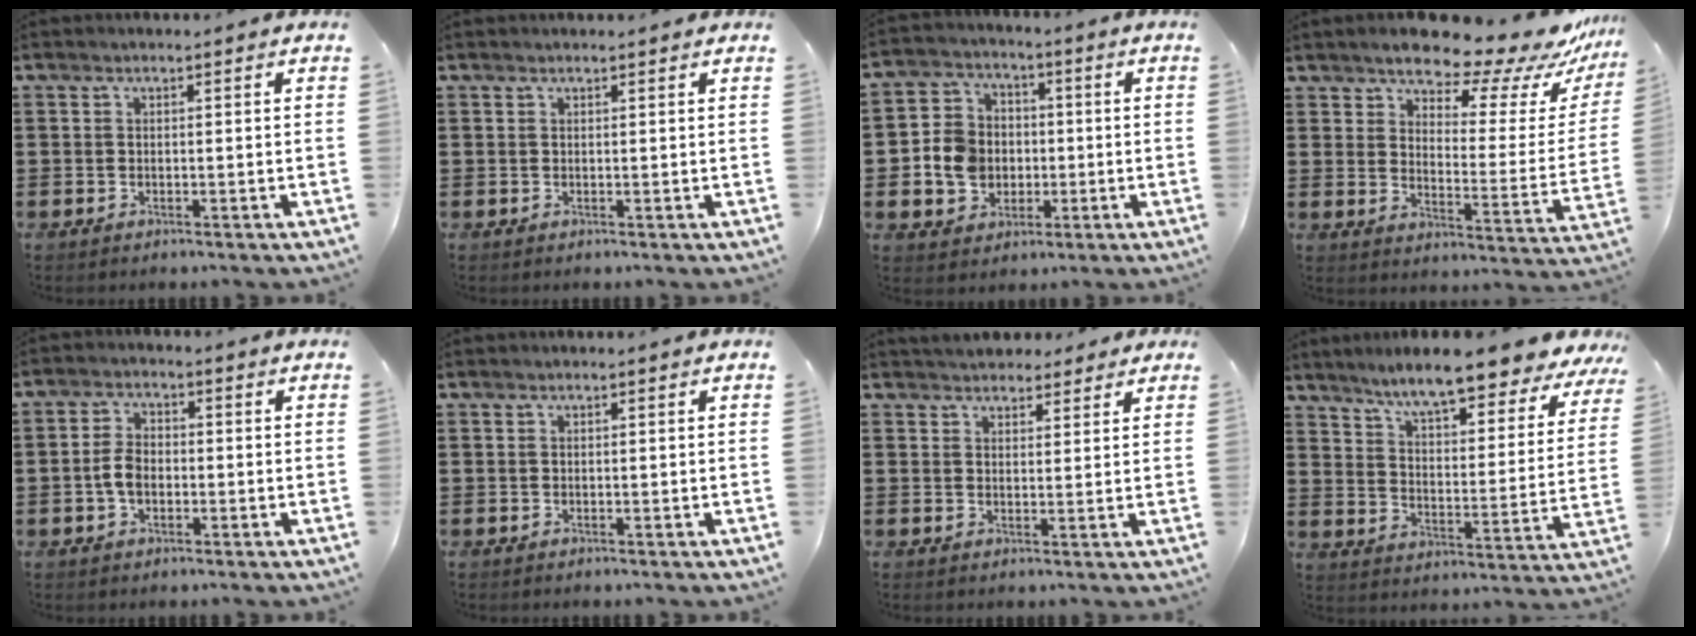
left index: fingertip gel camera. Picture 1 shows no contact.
{"total": 0.8, "force": [0.7, -0.1, 0.3], "torque": [-0.007, -0.002, 0.015]}
{"total": 6.9, "force": [-1.0, 6.4, 2.3], "torque": [-0.069, 0.020, -0.016]}
{"total": 10.4, "force": [9.4, 2.3, 4.0], "torque": [-0.080, -0.072, 0.158]}
{"total": 3.9, "force": [-0.8, 2.5, 2.9], "torque": [-0.077, -0.002, -0.021]}
{"total": 0.0}
{"total": 3.4, "force": [3.1, 1.6, 0.0], "torque": [-0.013, -0.002, 0.058]}
{"total": 8.8, "force": [7.9, -0.1, 4.0], "torque": [-0.101, -0.050, 0.130]}